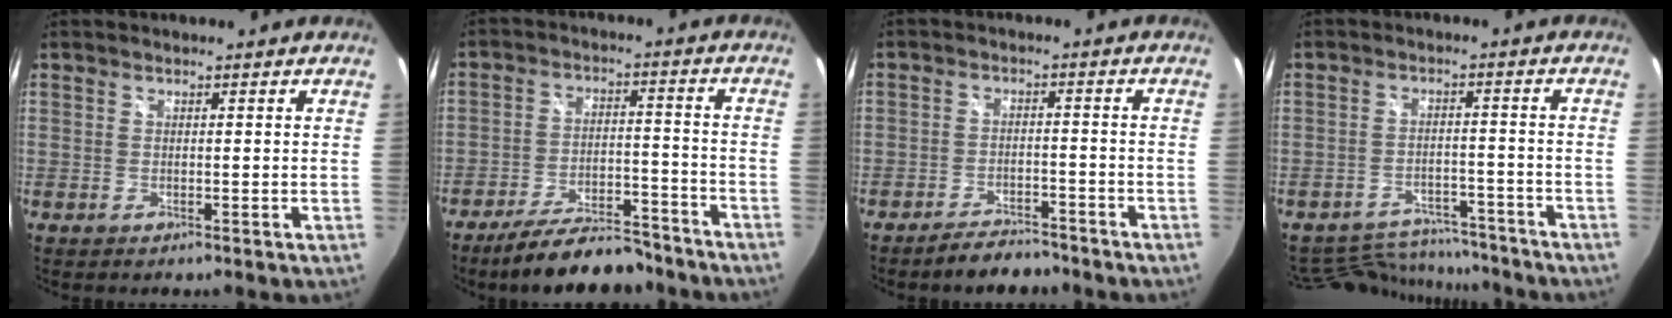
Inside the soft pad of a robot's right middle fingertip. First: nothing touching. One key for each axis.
{"total": 14.2, "fx": -12.2, "fy": 4.2, "fz": 5.9, "tx": -0.111, "ty": 0.008, "tz": -0.176}
{"total": 5.9, "fx": -5.1, "fy": 2.3, "fz": 1.6, "tx": -0.044, "ty": 0.011, "tz": -0.074}
{"total": 12.5, "fx": -11.5, "fy": 4.3, "fz": 2.4, "tx": -0.064, "ty": 0.022, "tz": -0.157}